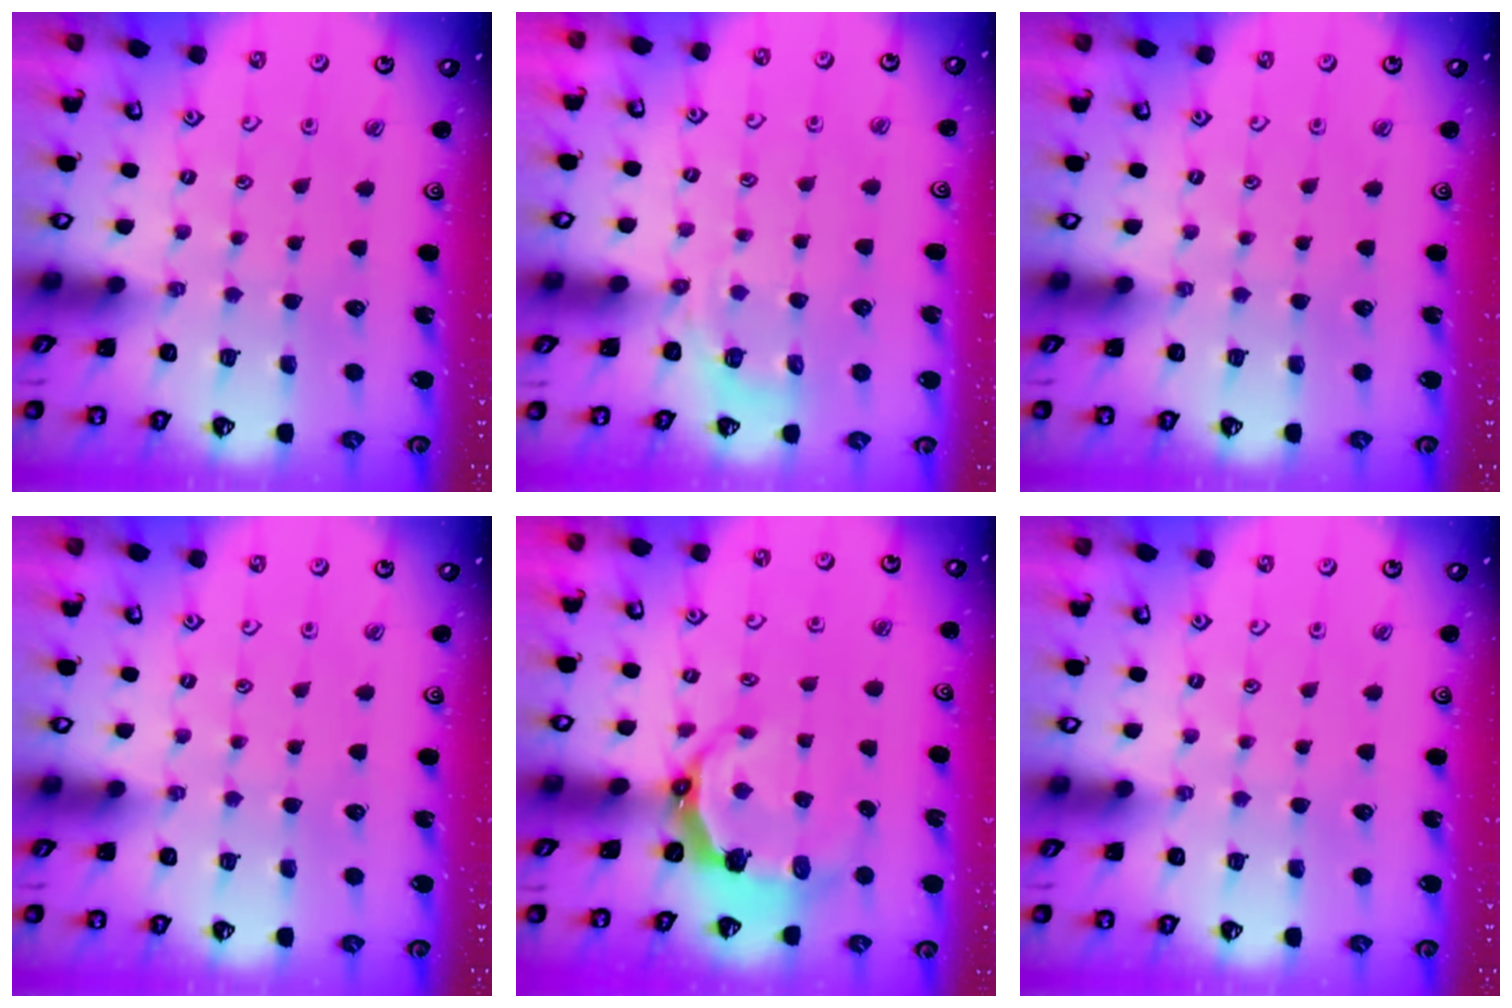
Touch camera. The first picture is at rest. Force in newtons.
{"total": 3.8, "press": 3.4, "slide": 1.7}
{"total": 0.0}
{"total": 0.0}
{"total": 7.4, "press": 5.6, "slide": 4.8}
{"total": 0.0}